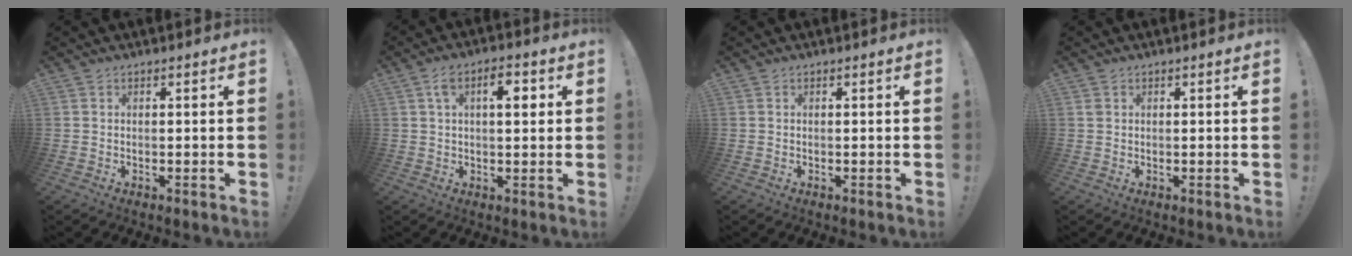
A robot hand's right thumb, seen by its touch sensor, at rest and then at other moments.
{"total": 7.2, "force": [2.0, 3.1, 6.1], "torque": [-0.083, 0.000, 0.026]}
{"total": 0.0}
{"total": 0.9, "force": [0.3, 0.8, 0.4], "torque": [-0.013, 0.006, 0.007]}